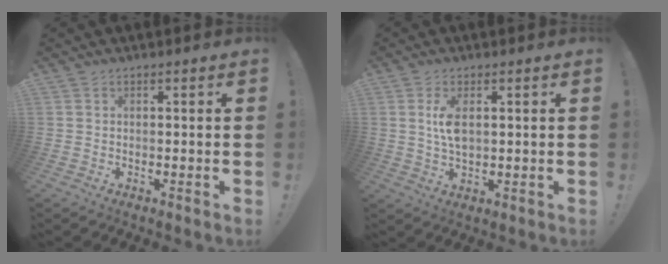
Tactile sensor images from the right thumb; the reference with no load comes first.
{"total": 5.6, "force": [1.1, 2.6, 4.9], "torque": [-0.080, -0.006, 0.013]}